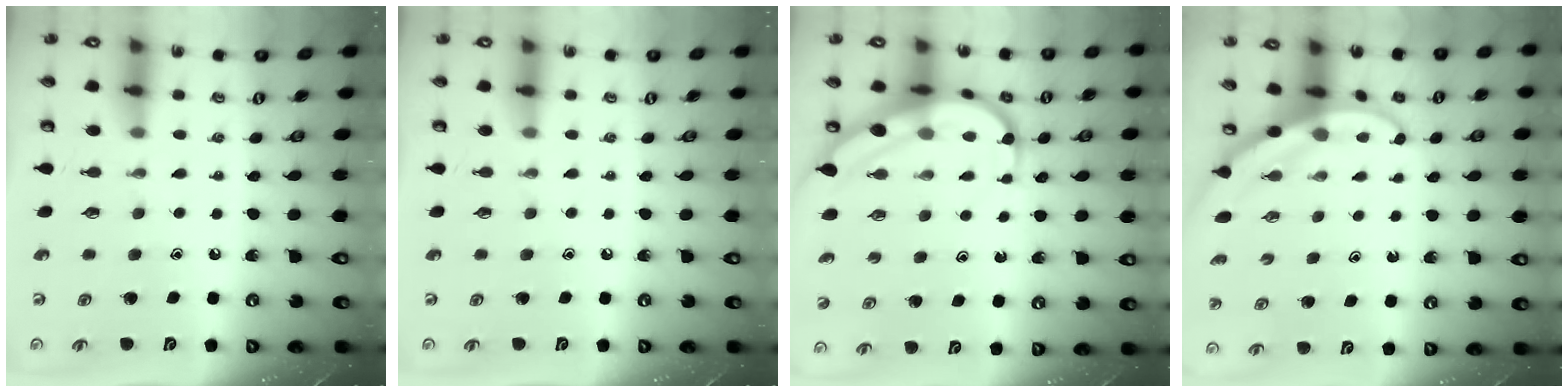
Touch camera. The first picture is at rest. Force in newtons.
{"total": 0.0}
{"total": 8.4, "press": 8.4, "slide": 0.8}
{"total": 3.2, "press": 3.2, "slide": 0.2}